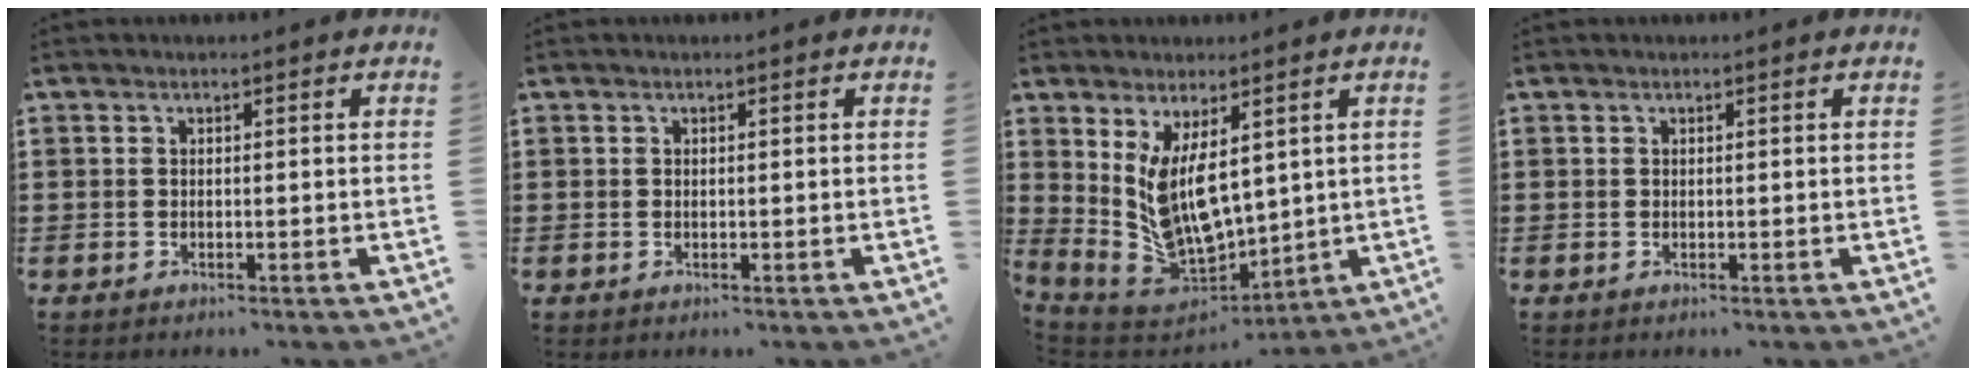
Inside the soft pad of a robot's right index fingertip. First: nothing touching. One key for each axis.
{"total": 0.0}
{"total": 10.3, "fx": 2.6, "fy": 5.8, "fz": 8.2, "tx": -0.191, "ty": -0.033, "tz": 0.050}
{"total": 0.0}